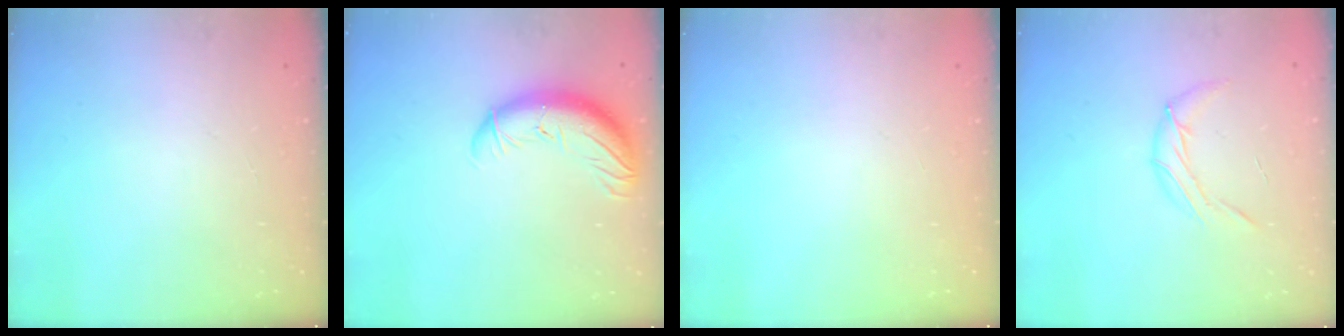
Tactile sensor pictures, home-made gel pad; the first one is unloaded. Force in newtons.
{"total": 11.9, "press": 11.5, "slide": 3.2}
{"total": 0.0}
{"total": 8.2, "press": 8.0, "slide": 1.3}